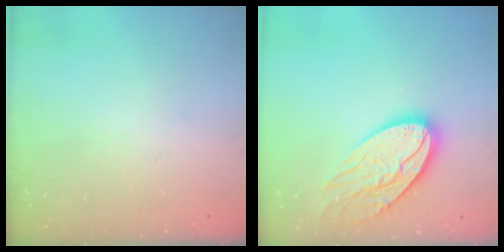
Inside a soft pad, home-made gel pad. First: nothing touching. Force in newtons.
{"total": 15.9, "press": 15.9, "slide": 1.1}